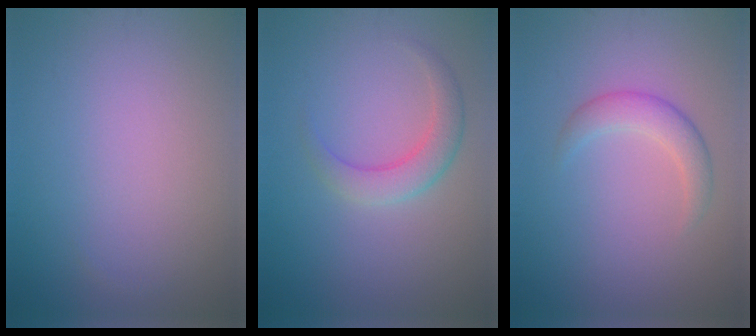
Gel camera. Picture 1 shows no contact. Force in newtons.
{"total": 2.8, "press": 2.8, "slide": 0.1}
{"total": 2.4, "press": 2.4, "slide": 0.2}